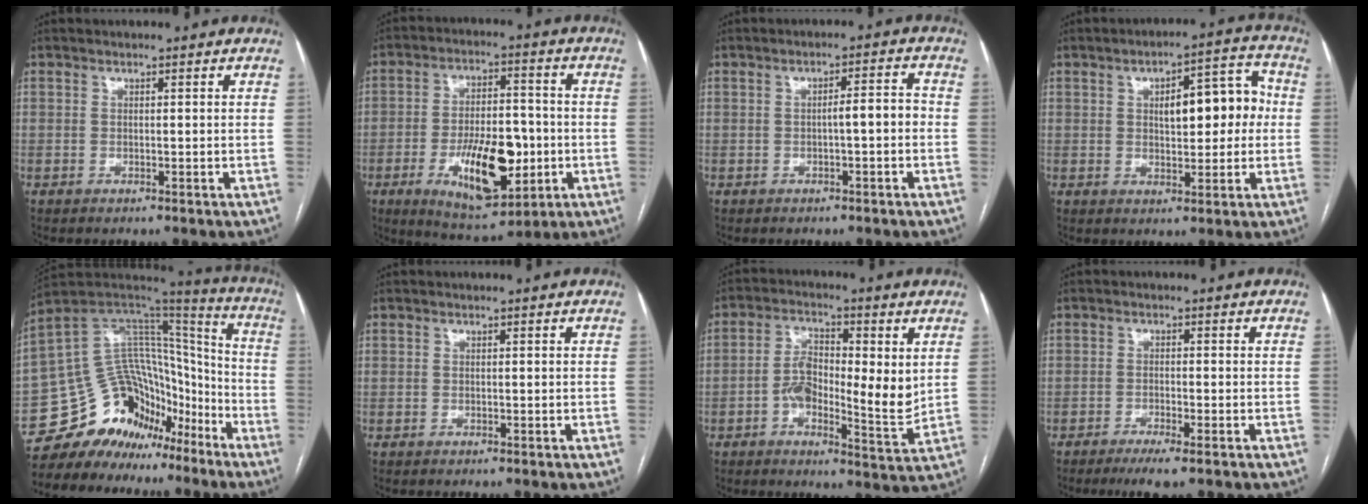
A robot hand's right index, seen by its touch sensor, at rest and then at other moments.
{"total": 14.5, "force": [-4.0, 5.7, 12.8], "torque": [-0.219, 0.000, -0.054]}
{"total": 3.5, "force": [-0.7, 0.6, 3.4], "torque": [-0.047, 0.014, -0.009]}
{"total": 9.8, "force": [1.1, 3.7, 8.9], "torque": [-0.118, 0.034, 0.020]}
{"total": 18.1, "force": [-13.2, 11.0, 5.6], "torque": [-0.096, 0.100, -0.215]}
{"total": 0.0}
{"total": 10.8, "force": [0.2, 3.9, 10.1], "torque": [-0.173, 0.006, 0.000]}
{"total": 4.0, "force": [-2.7, 0.3, 2.9], "torque": [-0.051, -0.009, -0.047]}